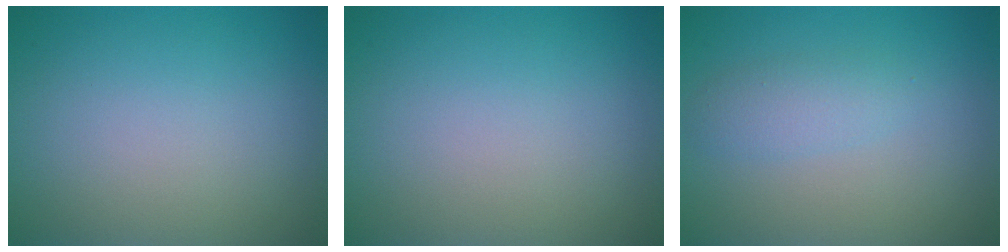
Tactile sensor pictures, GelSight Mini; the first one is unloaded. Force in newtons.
{"total": 0.0}
{"total": 2.0, "press": 2.0, "slide": 0.1}